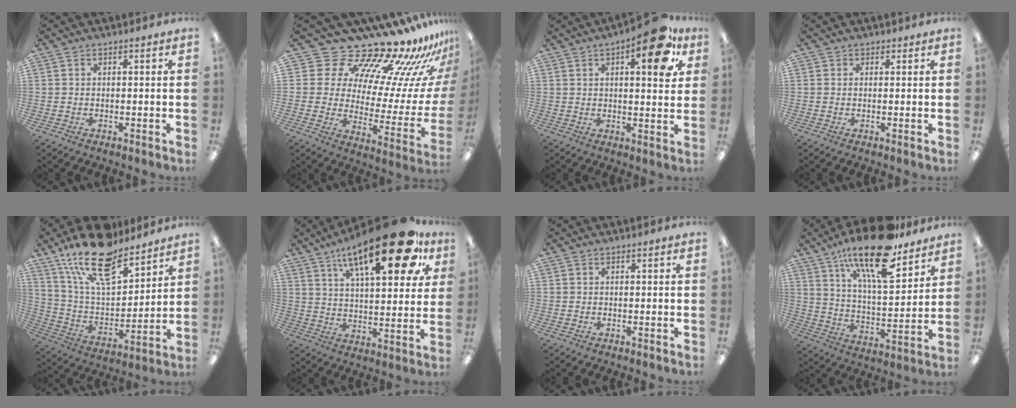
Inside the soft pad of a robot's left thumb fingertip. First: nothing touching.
{"total": 19.1, "force": [16.6, 7.3, 6.1], "torque": [-0.083, -0.156, 0.286]}
{"total": 13.8, "force": [7.0, 4.7, 11.0], "torque": [-0.137, -0.030, 0.104]}
{"total": 0.6, "force": [0.4, 0.4, -0.1], "torque": [0.003, 0.002, 0.007]}
{"total": 20.1, "force": [15.2, 7.9, 10.5], "torque": [-0.198, -0.089, 0.269]}
{"total": 24.8, "force": [14.4, 8.6, 18.3], "torque": [-0.274, -0.071, 0.225]}
{"total": 0.0}
{"total": 21.1, "force": [15.2, 6.4, 13.2], "torque": [-0.223, -0.090, 0.253]}